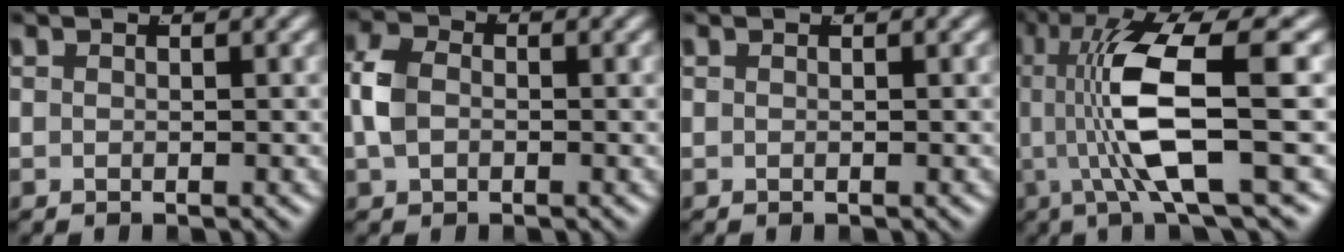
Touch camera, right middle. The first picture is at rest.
{"total": 2.8, "force": [-0.3, 2.1, 1.8], "torque": [-0.054, -0.008, 0.000]}
{"total": 0.0}
{"total": 8.2, "force": [0.6, 1.8, 8.0], "torque": [-0.163, -0.009, 0.017]}